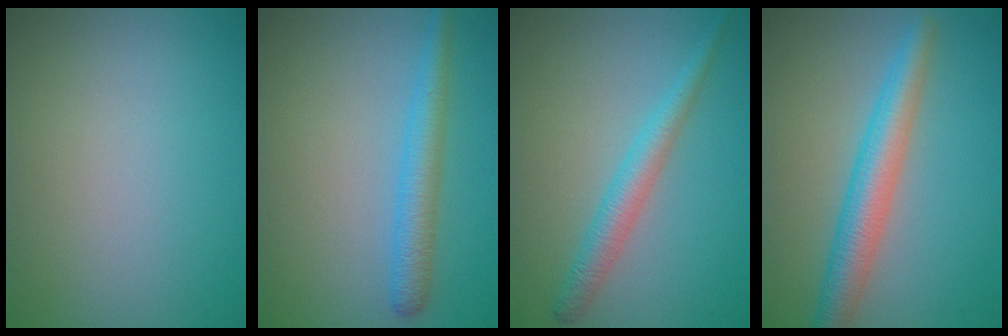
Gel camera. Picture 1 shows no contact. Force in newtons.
{"total": 3.2, "press": 3.2, "slide": 0.1}
{"total": 2.9, "press": 2.9, "slide": 0.0}
{"total": 4.8, "press": 4.8, "slide": 0.1}